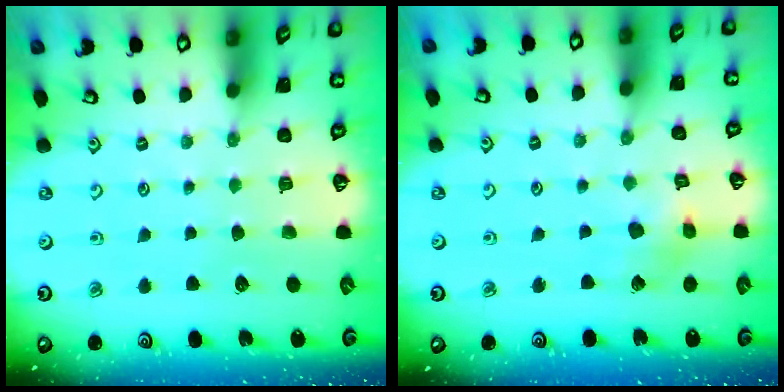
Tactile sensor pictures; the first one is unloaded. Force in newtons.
{"total": 6.4, "press": 6.4, "slide": 0.7}